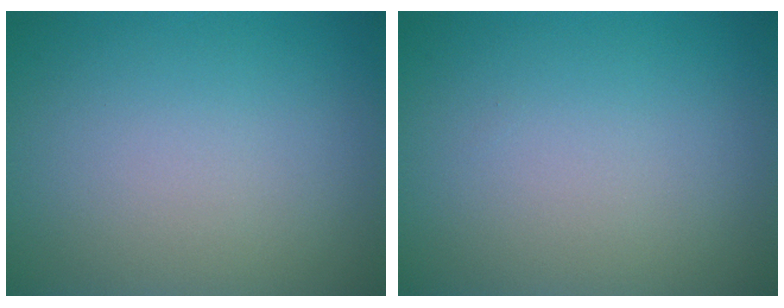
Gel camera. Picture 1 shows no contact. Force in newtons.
{"total": 0.0}